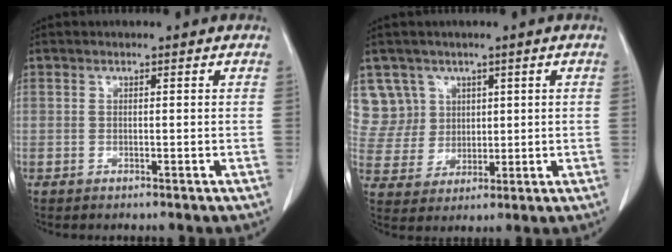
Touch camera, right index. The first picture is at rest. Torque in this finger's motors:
{"motor_torque": [-0.26, 0.37, 0.00, 0.02]}